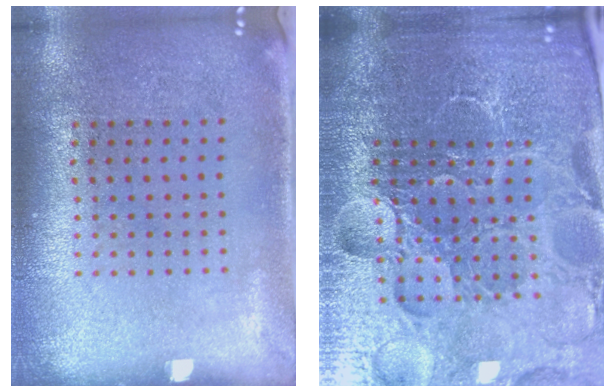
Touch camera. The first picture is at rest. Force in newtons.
{"total": 6.6, "press": 5.9, "slide": 3.1}